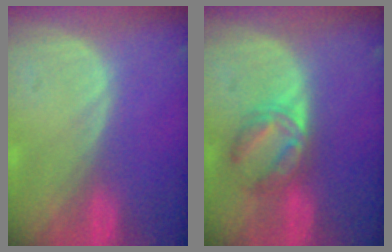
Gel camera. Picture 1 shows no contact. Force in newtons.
{"total": 5.6, "press": 5.5, "slide": 1.0}